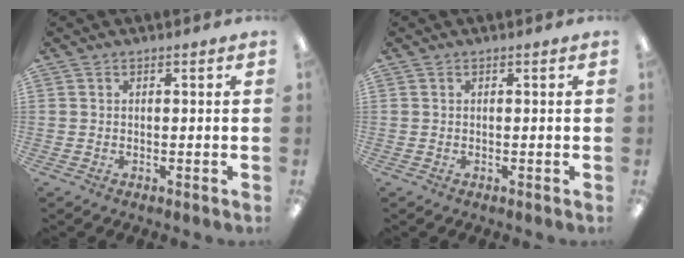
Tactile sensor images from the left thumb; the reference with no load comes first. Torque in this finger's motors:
{"motor_torque": [0.00, 0.00, -0.07, 0.07, 0.00]}